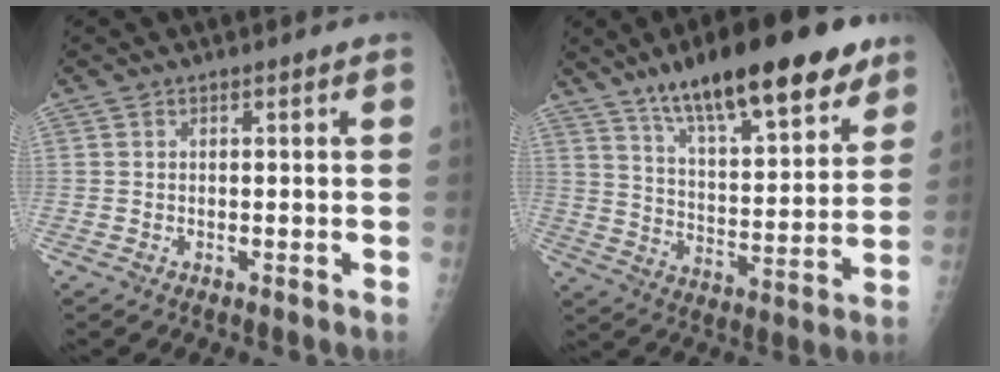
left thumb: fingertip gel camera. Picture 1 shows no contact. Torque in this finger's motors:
{"motor_torque": [0.68, 0.52, 1.48, -1.28, 0.22]}